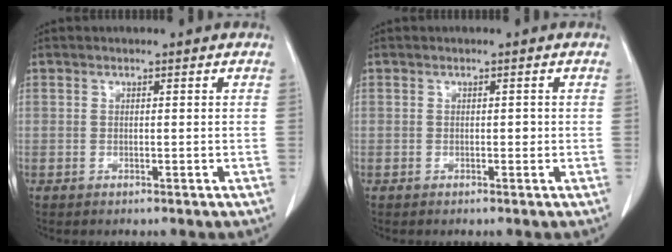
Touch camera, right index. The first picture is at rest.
{"total": 0.7, "force": [-0.1, 0.4, 0.5], "torque": [-0.005, 0.002, -0.001]}